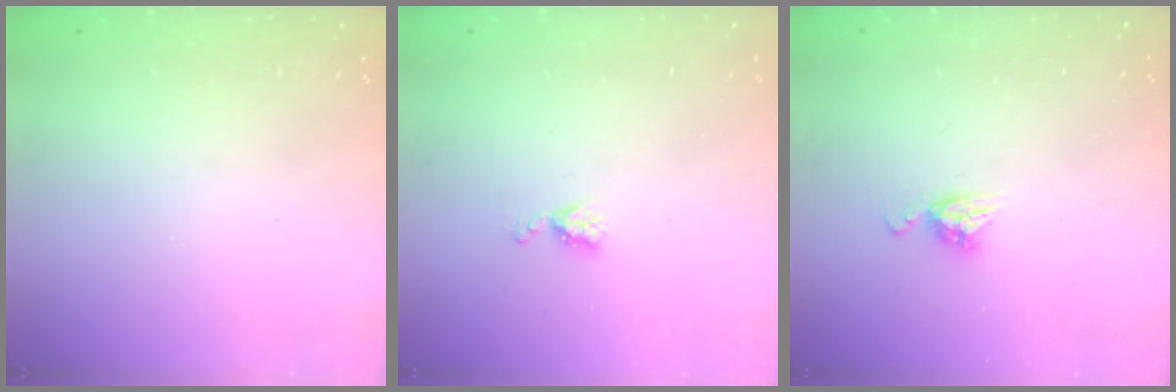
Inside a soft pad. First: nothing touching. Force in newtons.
{"total": 4.5, "press": 4.5, "slide": 0.5}
{"total": 6.0, "press": 6.0, "slide": 0.4}